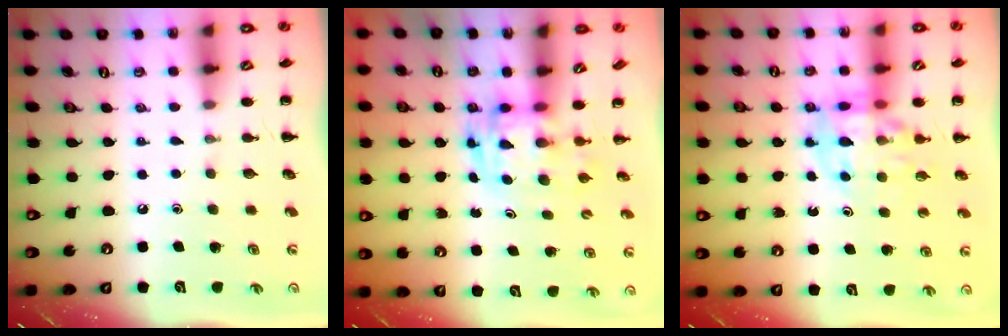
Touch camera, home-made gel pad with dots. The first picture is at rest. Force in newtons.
{"total": 2.8, "press": 2.8, "slide": 0.5}
{"total": 11.6, "press": 11.1, "slide": 3.5}